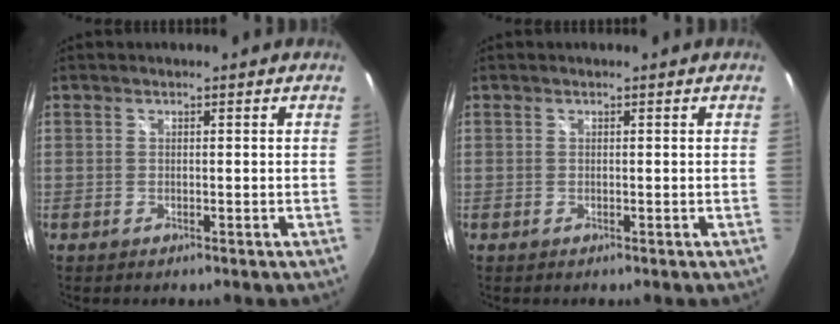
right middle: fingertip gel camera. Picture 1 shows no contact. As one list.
[{"total": 0.0}]